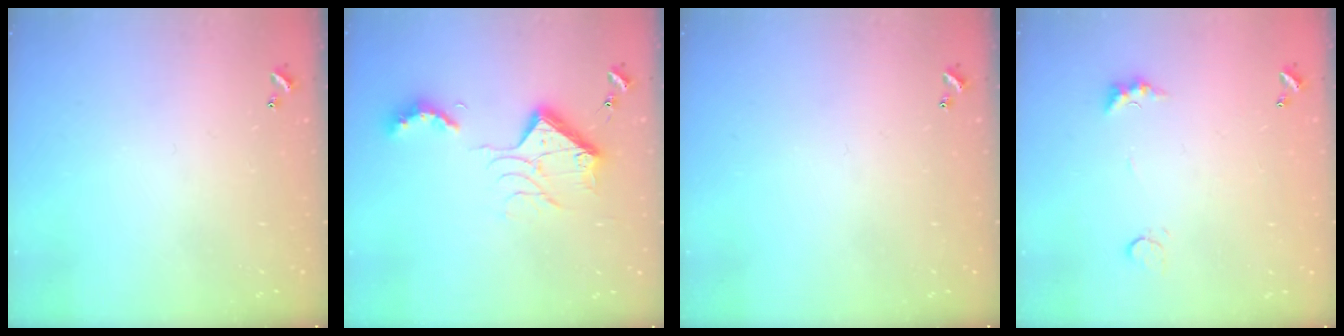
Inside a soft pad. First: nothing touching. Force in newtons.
{"total": 14.4, "press": 14.3, "slide": 1.5}
{"total": 0.0}
{"total": 3.2, "press": 3.1, "slide": 0.8}